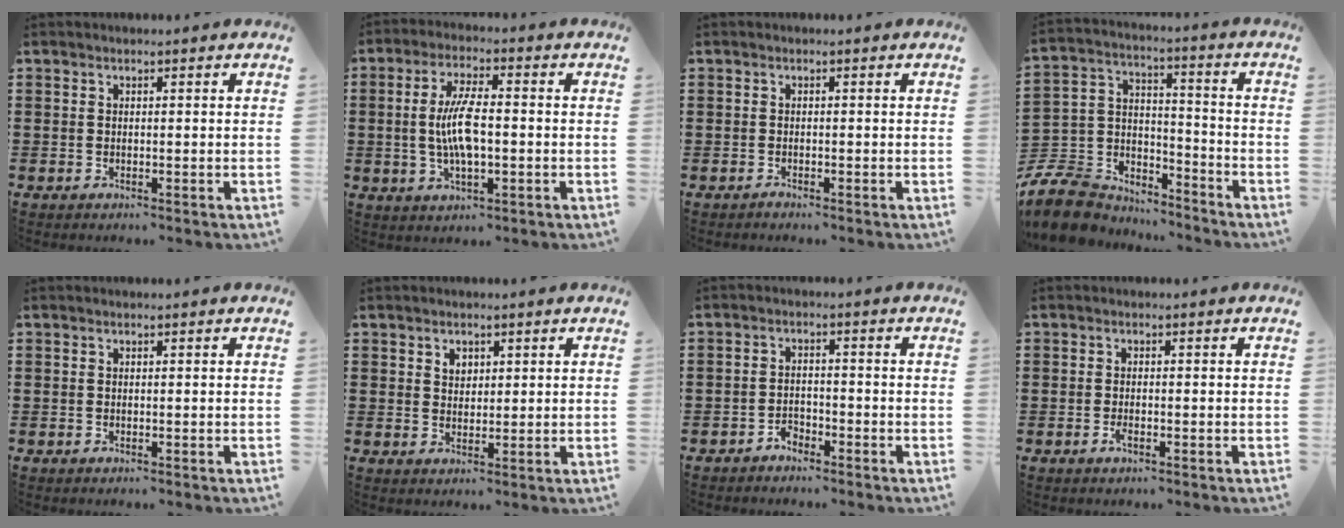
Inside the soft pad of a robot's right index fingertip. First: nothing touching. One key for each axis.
{"total": 7.9, "fx": -0.5, "fy": 2.7, "fz": 7.4, "tx": -0.159, "ty": -0.002, "tz": -0.018}
{"total": 0.6, "fx": -0.6, "fy": 0.2, "fz": 0.0, "tx": 0.001, "ty": 0.002, "tz": -0.014}
{"total": 9.7, "fx": -8.7, "fy": 3.9, "fz": 2.0, "tx": -0.065, "ty": 0.018, "tz": -0.174}
{"total": 0.0}
{"total": 2.0, "fx": 1.1, "fy": 1.5, "fz": 0.7, "tx": -0.018, "ty": 0.006, "tz": 0.022}
{"total": 2.1, "fx": -1.9, "fy": 0.8, "fz": 0.1, "tx": -0.009, "ty": 0.004, "tz": -0.042}
{"total": 1.3, "fx": -0.7, "fy": 0.4, "fz": 0.9, "tx": -0.027, "ty": -0.006, "tz": -0.015}